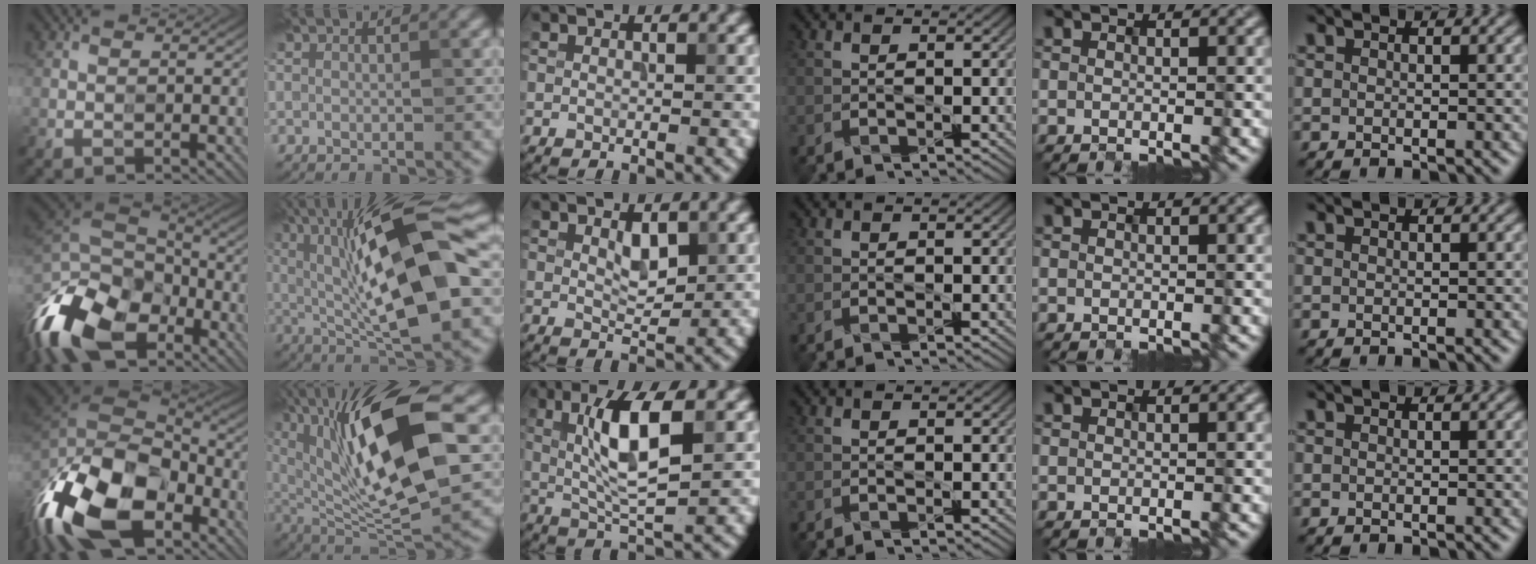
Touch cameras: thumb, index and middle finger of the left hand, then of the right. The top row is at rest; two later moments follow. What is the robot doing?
{"motion": "extract", "object": "pen cap and body"}